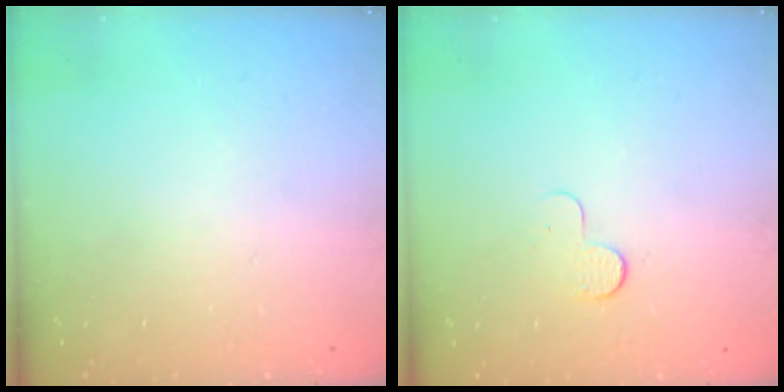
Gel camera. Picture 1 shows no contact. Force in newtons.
{"total": 3.9, "press": 3.9, "slide": 0.4}